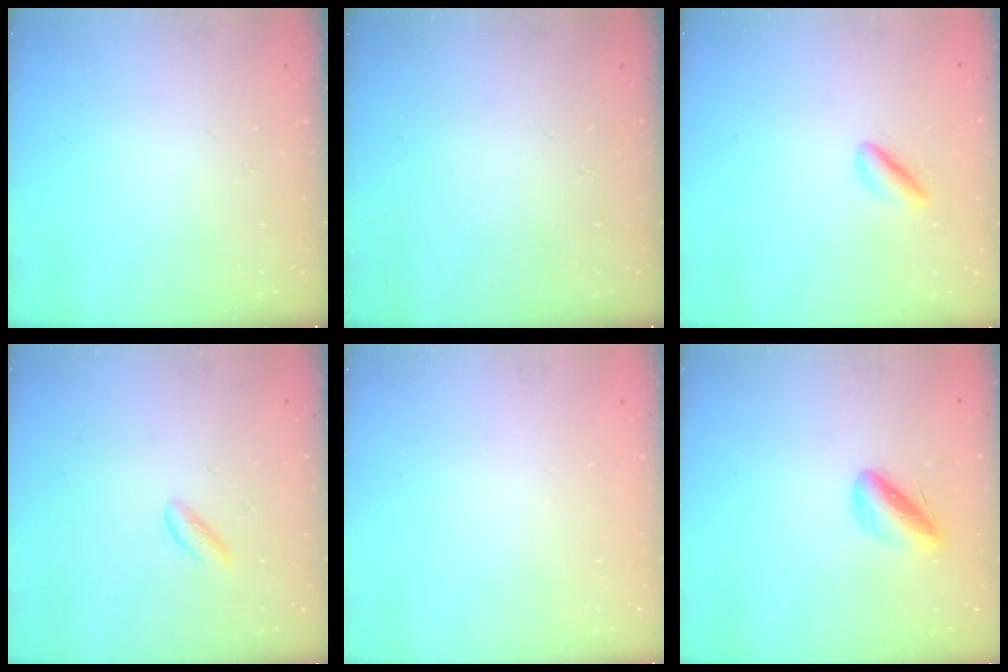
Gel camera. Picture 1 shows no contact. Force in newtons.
{"total": 0.0}
{"total": 2.0, "press": 1.9, "slide": 0.6}
{"total": 1.4, "press": 1.4, "slide": 0.3}
{"total": 2.2, "press": 2.2, "slide": 0.1}
{"total": 4.8, "press": 4.6, "slide": 1.5}